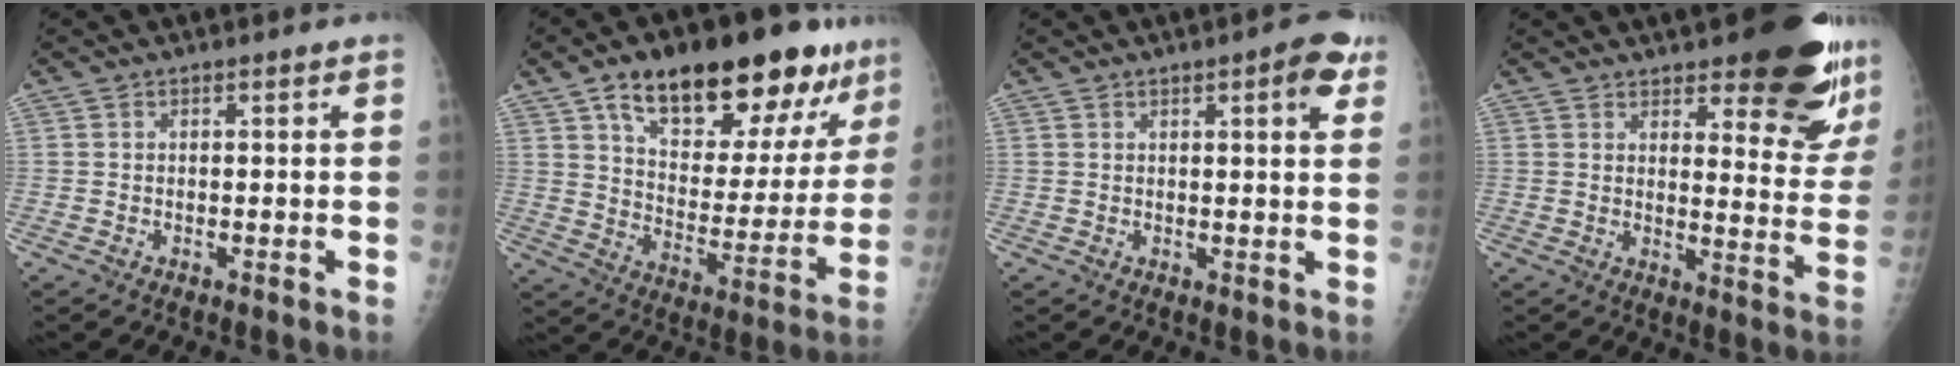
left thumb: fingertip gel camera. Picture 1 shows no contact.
{"total": 25.9, "force": [15.8, 11.2, 17.2], "torque": [-0.208, -0.034, 0.244]}
{"total": 5.4, "force": [2.7, 1.5, 4.4], "torque": [-0.045, -0.006, 0.028]}
{"total": 17.9, "force": [12.0, 5.7, 12.0], "torque": [-0.114, -0.086, 0.147]}